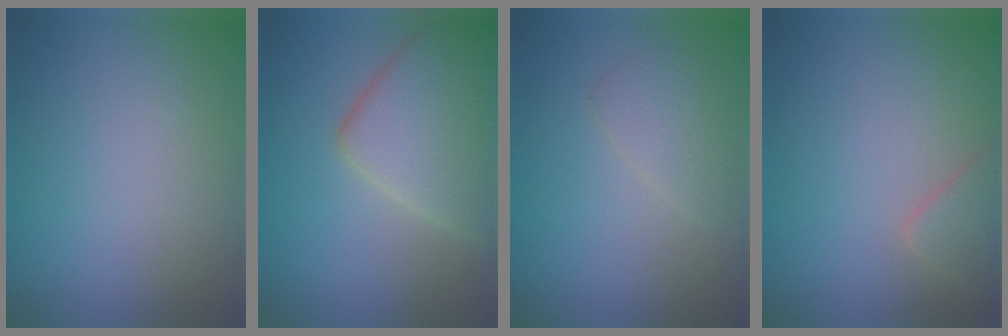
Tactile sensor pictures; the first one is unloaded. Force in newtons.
{"total": 6.7, "press": 6.7, "slide": 0.2}
{"total": 1.7, "press": 1.7, "slide": 0.1}
{"total": 1.9, "press": 1.9, "slide": 0.2}